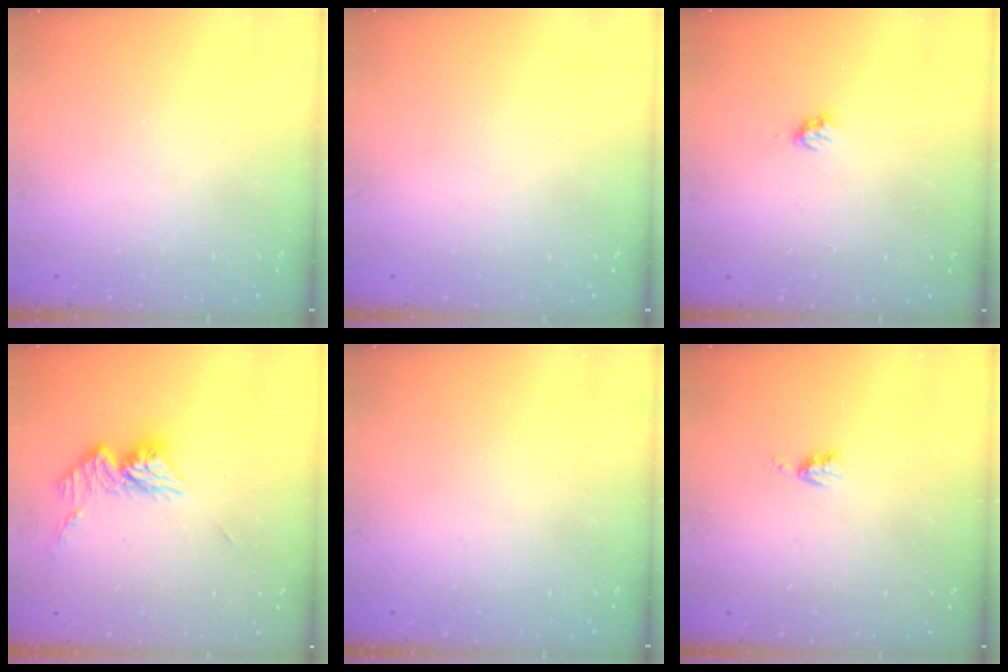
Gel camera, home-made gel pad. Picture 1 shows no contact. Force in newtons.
{"total": 0.0}
{"total": 2.8, "press": 2.7, "slide": 0.3}
{"total": 11.1, "press": 11.1, "slide": 0.9}
{"total": 0.0}
{"total": 3.5, "press": 3.5, "slide": 0.6}